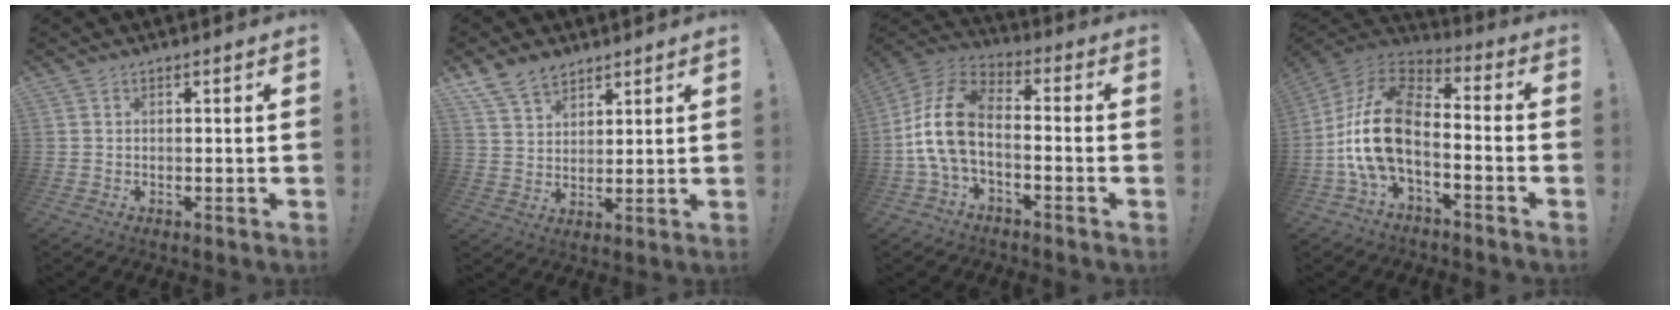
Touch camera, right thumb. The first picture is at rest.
{"total": 8.8, "force": [6.6, 5.0, 2.8], "torque": [-0.062, -0.032, 0.132]}
{"total": 13.3, "force": [-2.3, 7.8, 10.5], "torque": [-0.217, 0.019, -0.032]}
{"total": 16.3, "force": [-3.3, 8.9, 13.3], "torque": [-0.264, 0.015, -0.049]}